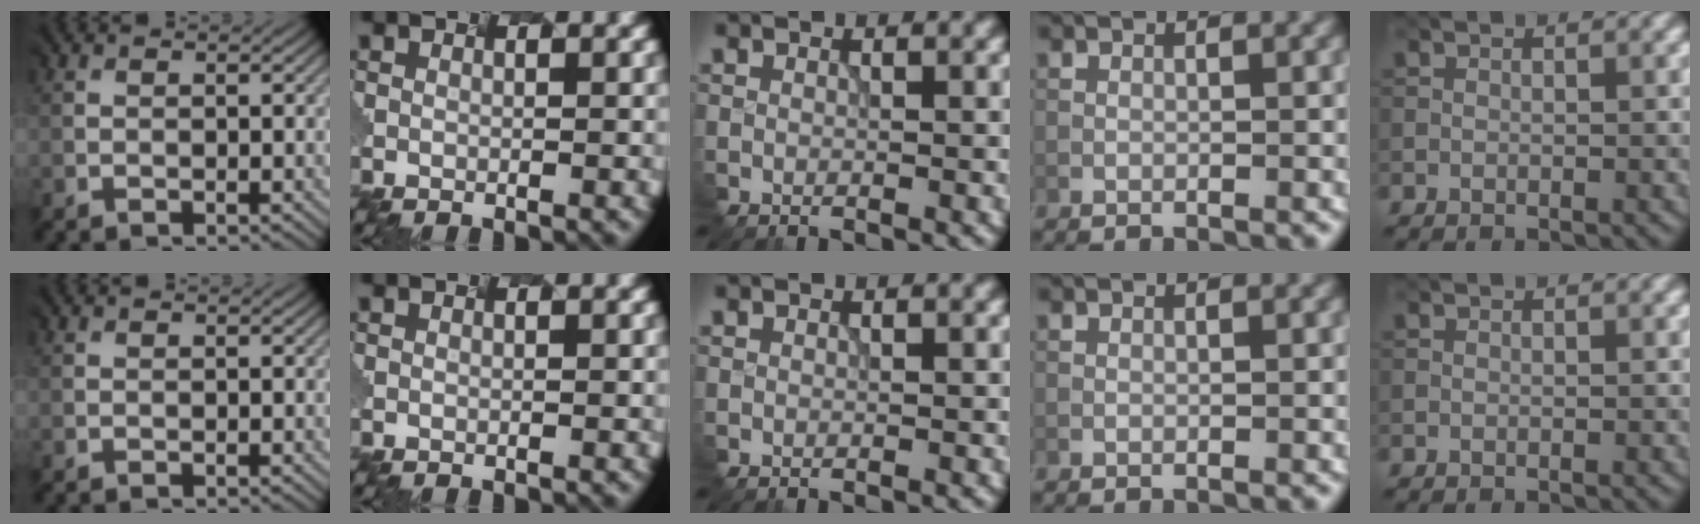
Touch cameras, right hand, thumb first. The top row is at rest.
{}